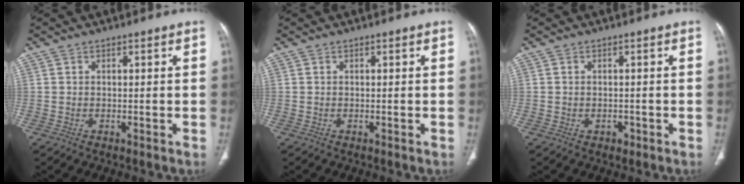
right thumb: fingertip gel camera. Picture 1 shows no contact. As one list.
[{"total": 0.0}, {"total": 1.3, "force": [-0.5, 1.0, 0.6], "torque": [-0.006, 0.003, -0.004]}]